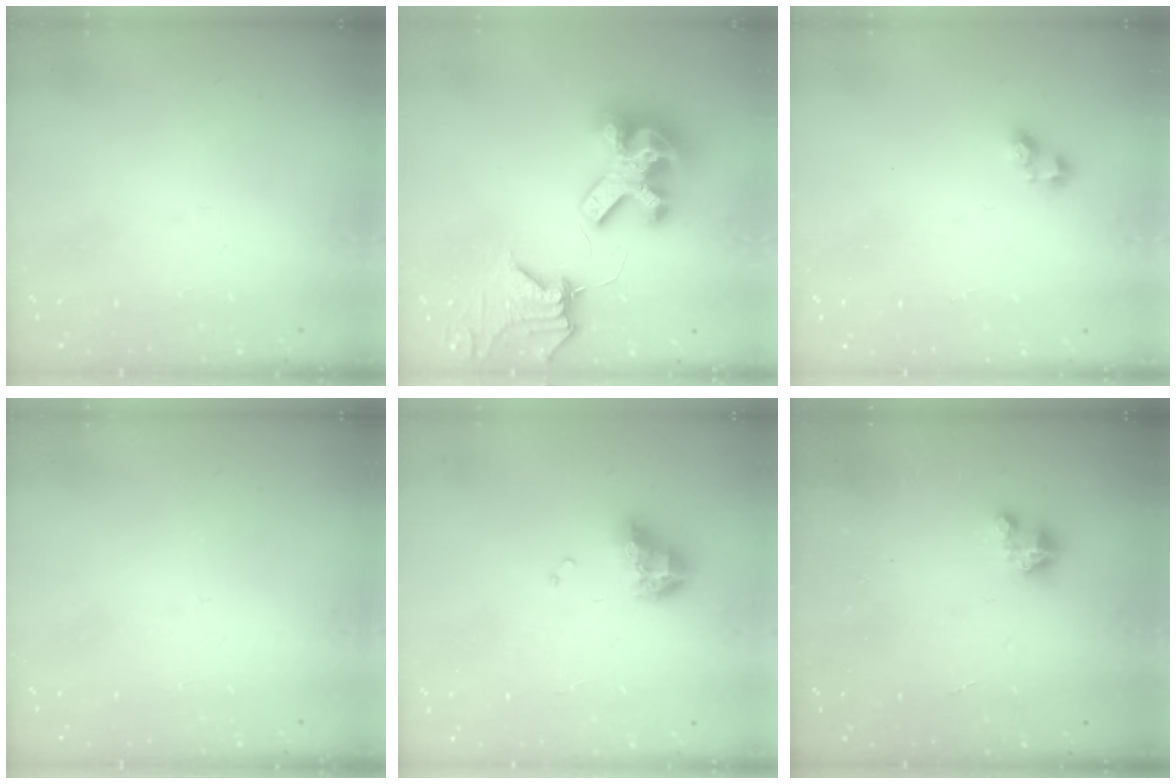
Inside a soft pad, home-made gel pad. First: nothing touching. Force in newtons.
{"total": 13.4, "press": 13.3, "slide": 1.7}
{"total": 2.6, "press": 2.5, "slide": 0.6}
{"total": 0.0}
{"total": 8.7, "press": 8.7, "slide": 0.8}
{"total": 2.3, "press": 2.3, "slide": 0.2}